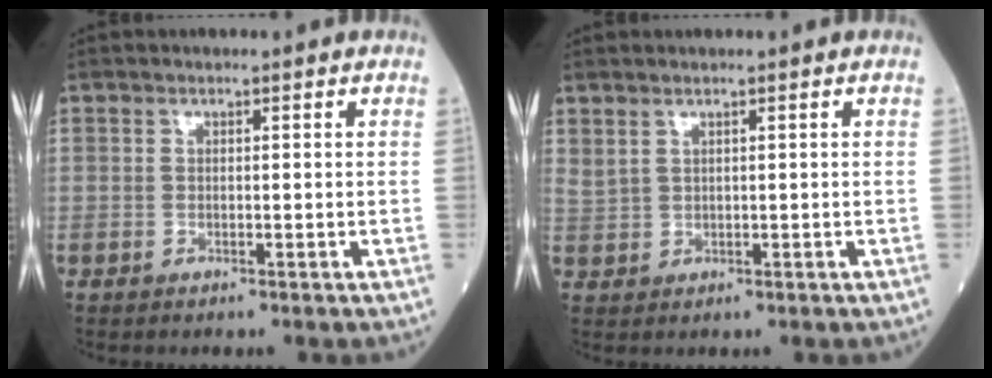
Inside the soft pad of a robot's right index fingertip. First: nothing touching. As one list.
[{"total": 1.6, "force": [1.4, 0.5, 0.8], "torque": [-0.020, 0.004, 0.036]}]